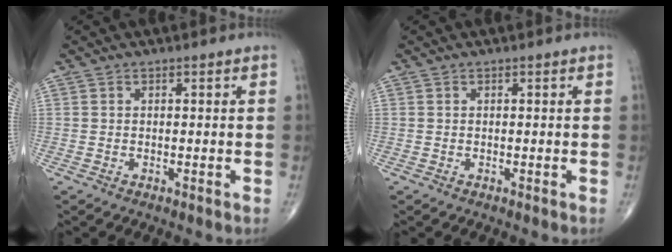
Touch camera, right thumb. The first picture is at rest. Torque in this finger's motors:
{"motor_torque": [0.06, 0.06, 0.01, -0.01, 0.00]}